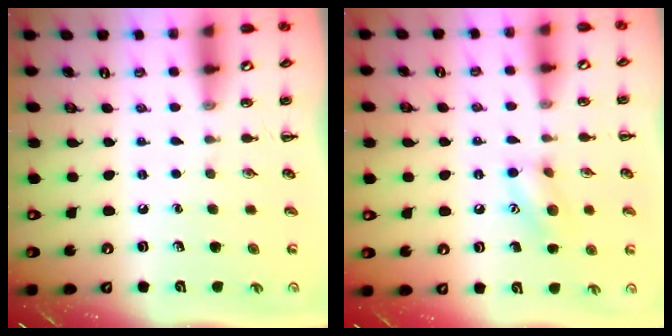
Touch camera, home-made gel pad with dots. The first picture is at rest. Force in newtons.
{"total": 9.6, "press": 9.6, "slide": 0.5}